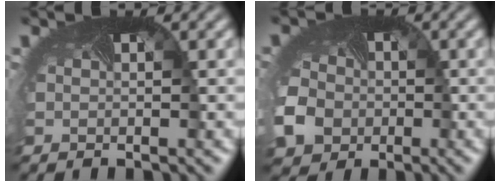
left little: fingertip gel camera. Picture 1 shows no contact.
{"total": 7.1, "force": [-2.5, 5.7, 3.5], "torque": [-0.088, -0.026, -0.045]}